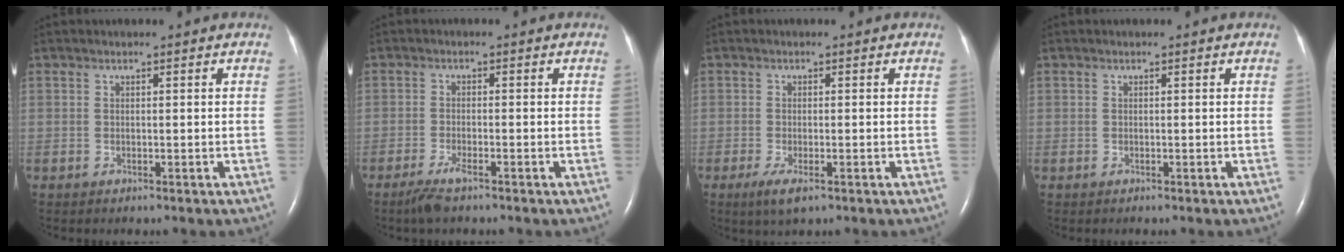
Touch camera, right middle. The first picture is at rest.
{"total": 3.1, "force": [-2.3, 0.4, 2.1], "torque": [-0.054, -0.007, -0.045]}
{"total": 3.1, "force": [-1.7, 0.7, 2.5], "torque": [-0.055, -0.009, -0.029]}
{"total": 0.0}